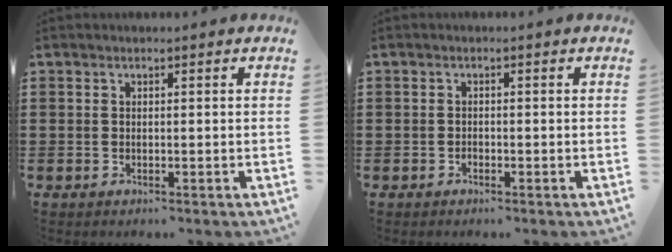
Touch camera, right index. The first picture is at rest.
{"total": 0.6, "force": [-0.5, 0.4, 0.1], "torque": [-0.004, 0.002, -0.010]}